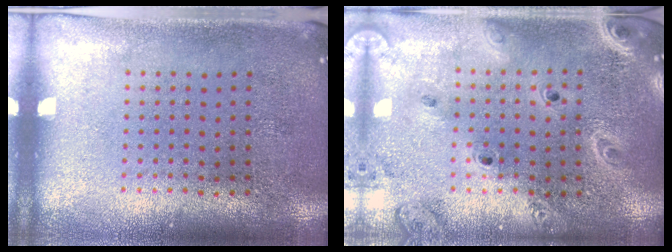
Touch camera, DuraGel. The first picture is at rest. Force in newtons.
{"total": 2.4, "press": 2.1, "slide": 1.1}